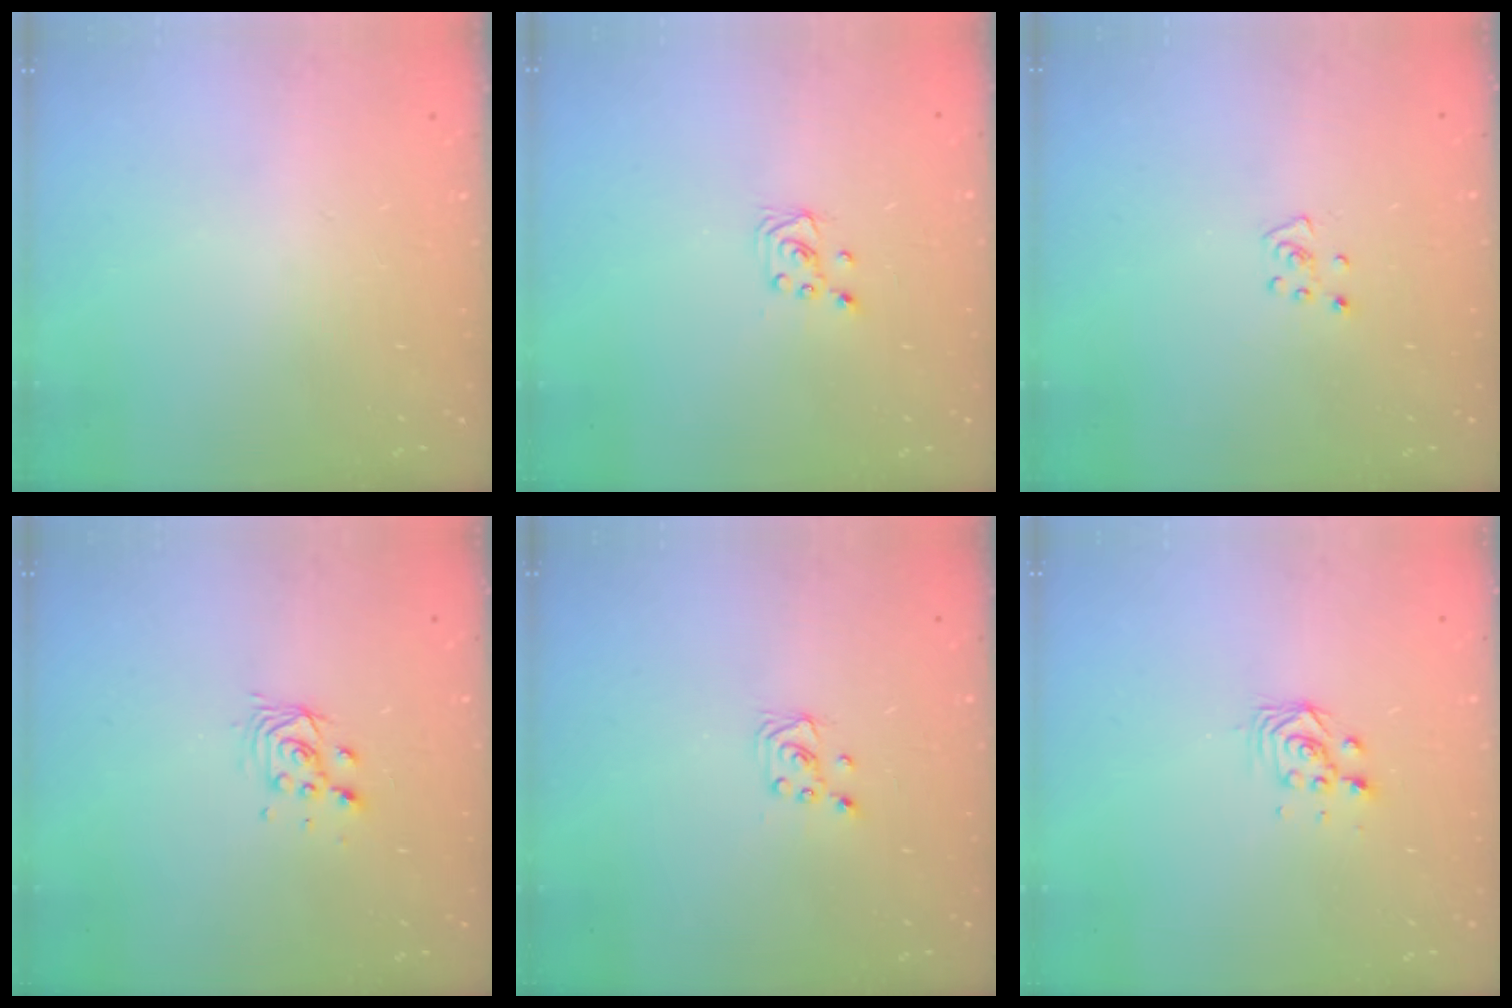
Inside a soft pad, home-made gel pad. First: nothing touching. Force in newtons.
{"total": 2.0, "press": 2.0, "slide": 0.2}
{"total": 4.3, "press": 4.2, "slide": 0.4}
{"total": 5.0, "press": 5.0, "slide": 0.3}
{"total": 2.0, "press": 2.0, "slide": 0.2}
{"total": 3.1, "press": 3.1, "slide": 0.0}